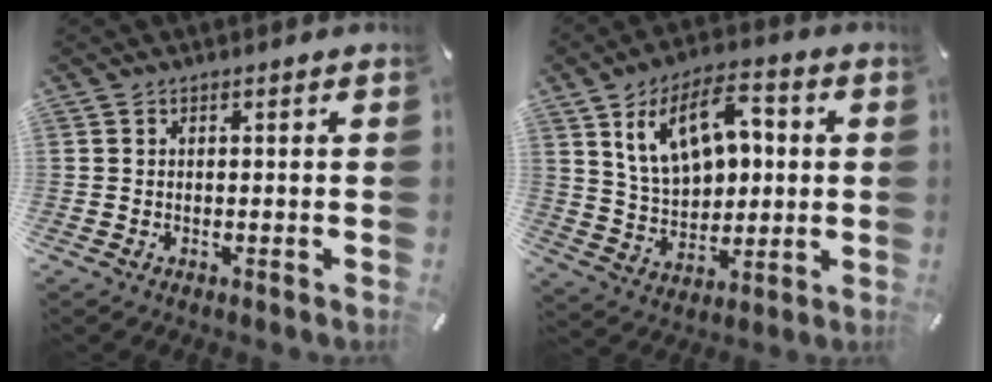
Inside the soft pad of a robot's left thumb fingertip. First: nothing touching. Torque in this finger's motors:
{"motor_torque": [1.92, 1.92, 1.53, -1.24, 0.49]}